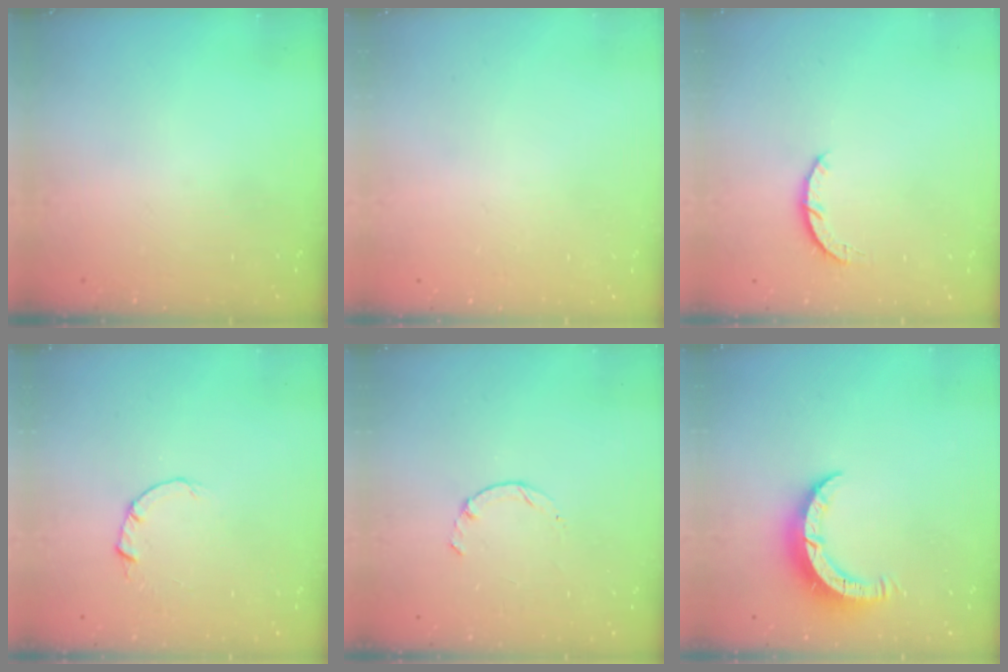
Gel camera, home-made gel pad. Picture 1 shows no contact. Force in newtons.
{"total": 2.6, "press": 2.6, "slide": 0.2}
{"total": 3.0, "press": 3.0, "slide": 0.4}
{"total": 2.0, "press": 2.0, "slide": 0.3}
{"total": 1.3, "press": 1.2, "slide": 0.4}
{"total": 8.2, "press": 8.2, "slide": 0.2}